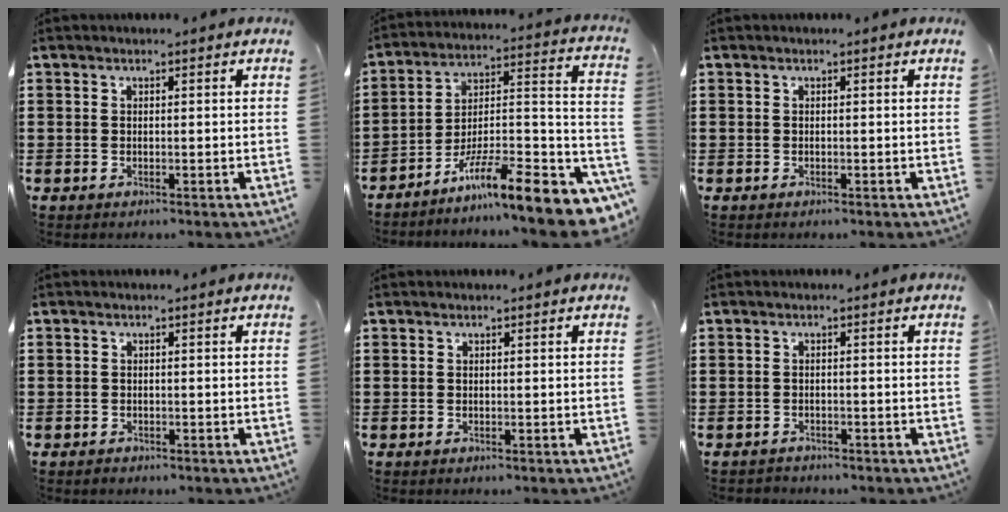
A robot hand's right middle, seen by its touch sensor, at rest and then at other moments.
{"total": 10.9, "force": [-7.6, 0.9, 7.8], "torque": [-0.107, -0.005, -0.141]}
{"total": 0.0}
{"total": 0.7, "force": [-0.5, 0.5, -0.1], "torque": [0.002, 0.005, -0.013]}
{"total": 0.0}
{"total": 1.0, "force": [-1.0, 0.2, 0.0], "torque": [-0.003, 0.003, -0.023]}